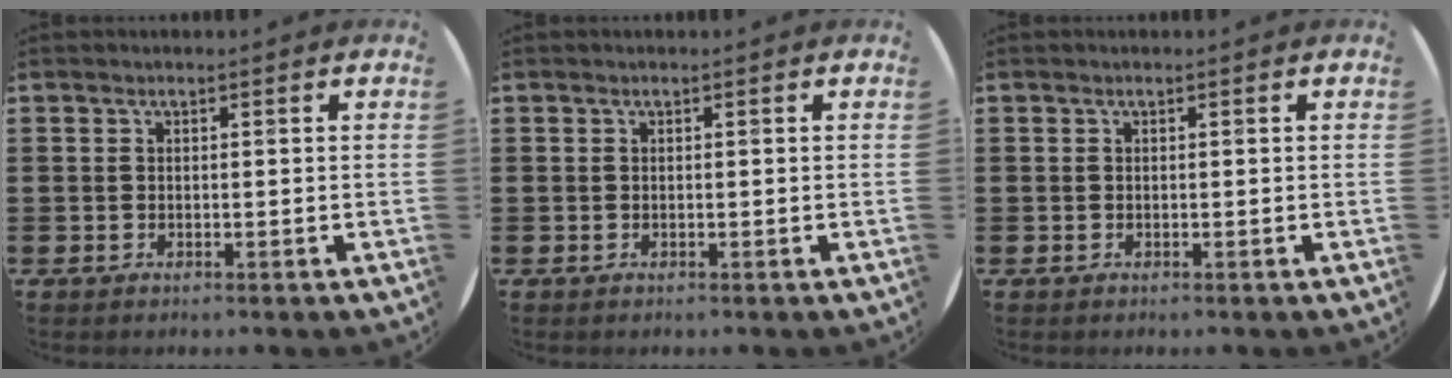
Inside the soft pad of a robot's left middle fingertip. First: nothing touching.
{"total": 0.0}
{"total": 0.0}